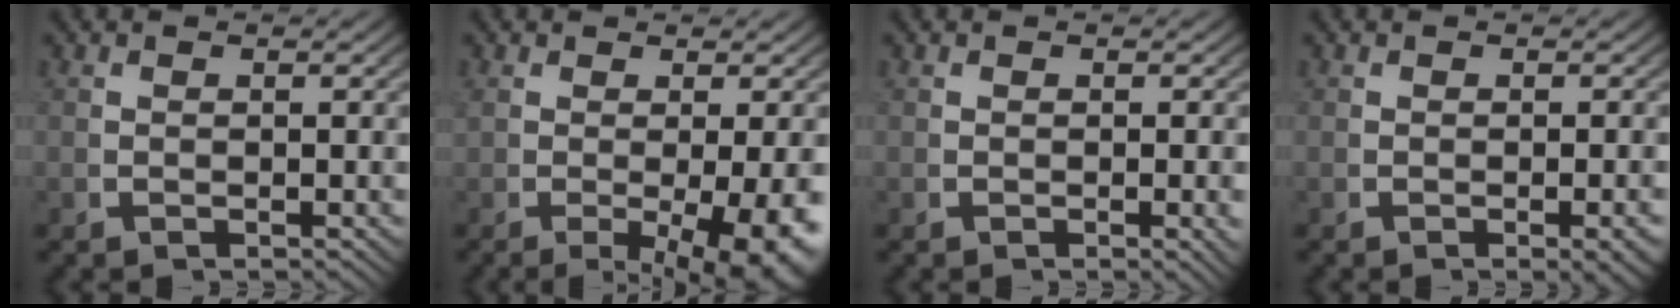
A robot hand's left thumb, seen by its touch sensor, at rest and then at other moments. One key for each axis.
{"total": 6.9, "fx": -2.3, "fy": 2.8, "fz": 5.9, "tx": -0.096, "ty": -0.030, "tz": -0.021}
{"total": 1.0, "fx": -0.2, "fy": 0.1, "fz": 1.0, "tx": -0.013, "ty": 0.000, "tz": -0.003}
{"total": 1.6, "fx": -0.7, "fy": 0.3, "fz": 1.4, "tx": -0.021, "ty": -0.001, "tz": -0.008}